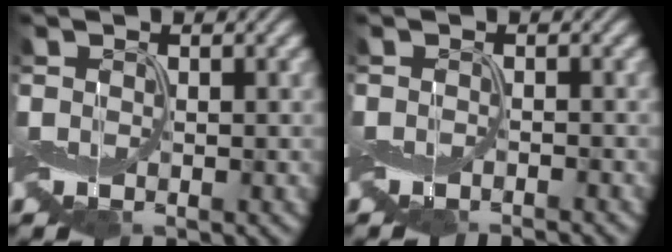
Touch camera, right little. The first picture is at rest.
{"total": 1.8, "force": [-1.7, 0.0, 0.7], "torque": [-0.004, -0.009, -0.031]}